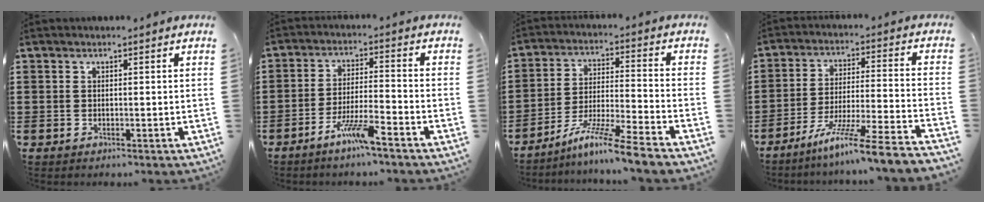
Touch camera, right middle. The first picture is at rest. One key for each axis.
{"total": 6.4, "fx": -4.5, "fy": 0.3, "fz": 4.5, "tx": -0.091, "ty": -0.008, "tz": -0.086}
{"total": 9.5, "fx": -7.9, "fy": -0.8, "fz": 5.2, "tx": -0.106, "ty": -0.011, "tz": -0.156}
{"total": 10.4, "fx": -8.7, "fy": -1.0, "fz": 5.7, "tx": -0.104, "ty": -0.003, "tz": -0.171}